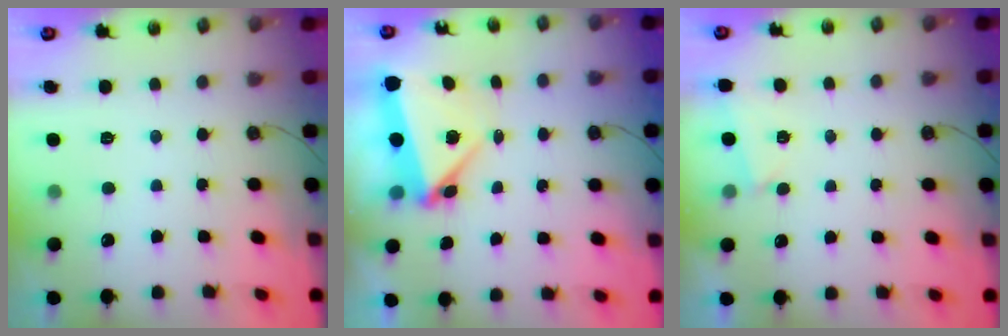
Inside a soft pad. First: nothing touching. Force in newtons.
{"total": 5.6, "press": 5.6, "slide": 0.2}
{"total": 2.6, "press": 1.3, "slide": 2.2}